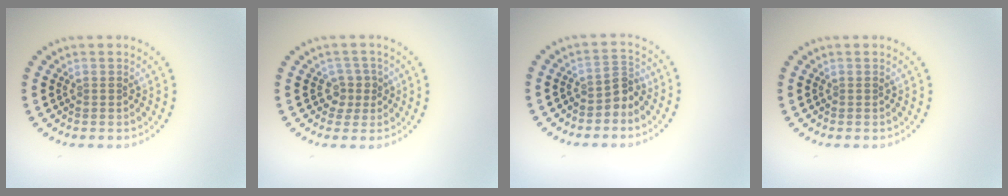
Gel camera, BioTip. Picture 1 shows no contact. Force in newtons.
{"total": 1.8, "press": 1.3, "slide": 1.3}
{"total": 2.1, "press": 1.6, "slide": 1.5}
{"total": 0.0}